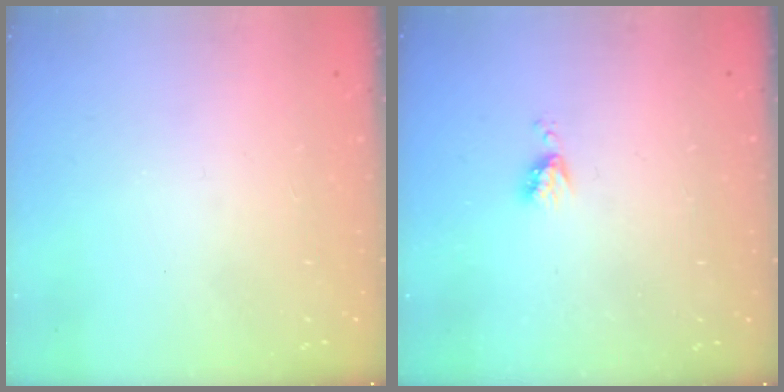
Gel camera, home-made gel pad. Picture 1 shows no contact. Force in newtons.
{"total": 4.0, "press": 4.0, "slide": 0.5}